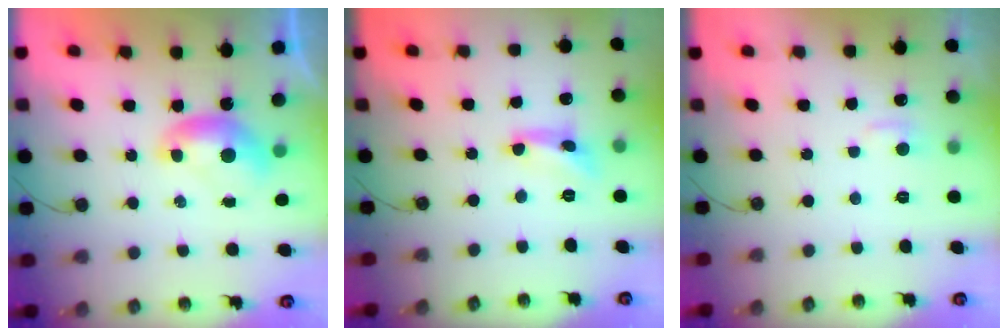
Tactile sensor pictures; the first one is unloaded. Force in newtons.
{"total": 3.0, "press": 3.0, "slide": 0.3}
{"total": 1.0, "press": 0.6, "slide": 0.8}